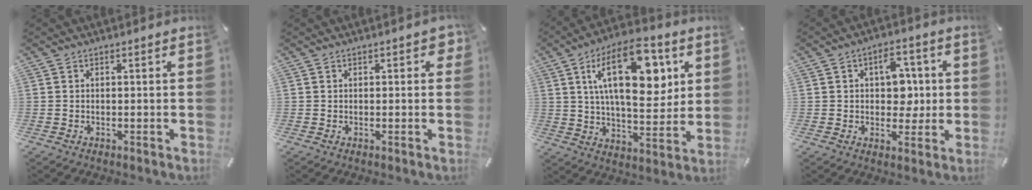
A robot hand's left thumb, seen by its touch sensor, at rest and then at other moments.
{"total": 1.7, "force": [0.4, 1.2, 1.2], "torque": [-0.007, 0.002, 0.002]}
{"total": 20.9, "force": [7.5, 10.4, 16.5], "torque": [-0.268, -0.020, 0.113]}
{"total": 9.0, "force": [1.1, 6.7, 5.9], "torque": [-0.066, -0.001, 0.014]}